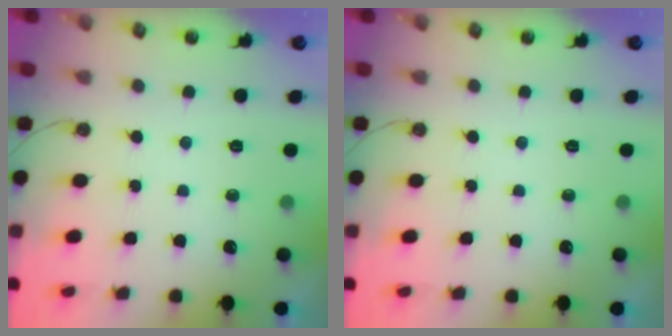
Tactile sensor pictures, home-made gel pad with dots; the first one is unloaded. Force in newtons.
{"total": 0.0}